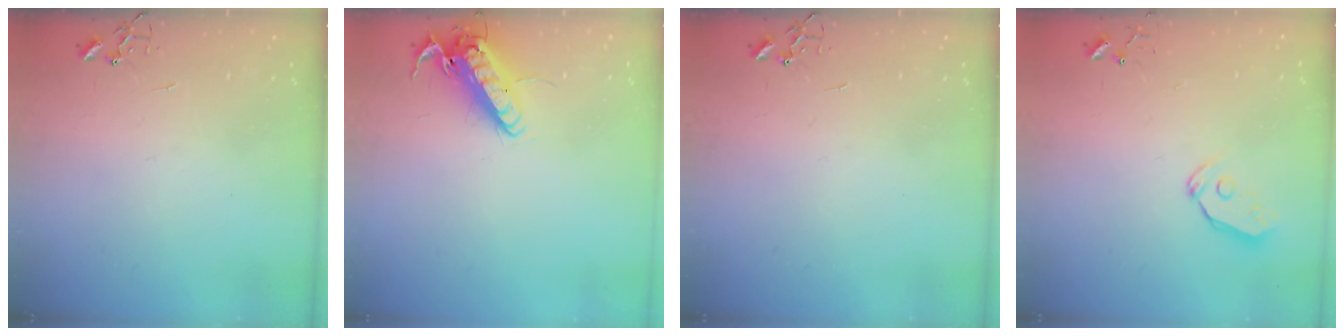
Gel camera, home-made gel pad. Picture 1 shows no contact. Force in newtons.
{"total": 13.8, "press": 13.7, "slide": 2.0}
{"total": 0.0}
{"total": 4.8, "press": 4.8, "slide": 0.4}